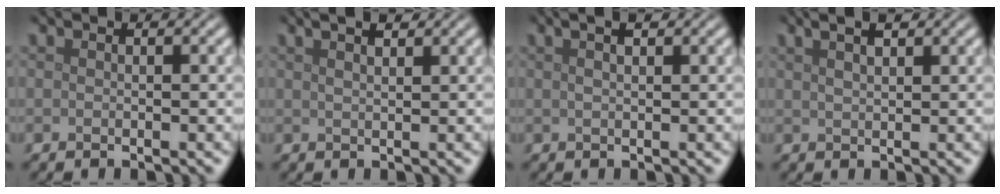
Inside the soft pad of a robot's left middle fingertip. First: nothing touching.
{"total": 3.8, "force": [2.5, 1.5, 2.4], "torque": [-0.022, 0.022, 0.013]}
{"total": 3.1, "force": [1.8, 1.2, 2.3], "torque": [-0.021, 0.011, 0.006]}
{"total": 3.8, "force": [2.5, 1.5, 2.5], "torque": [-0.029, 0.020, 0.020]}